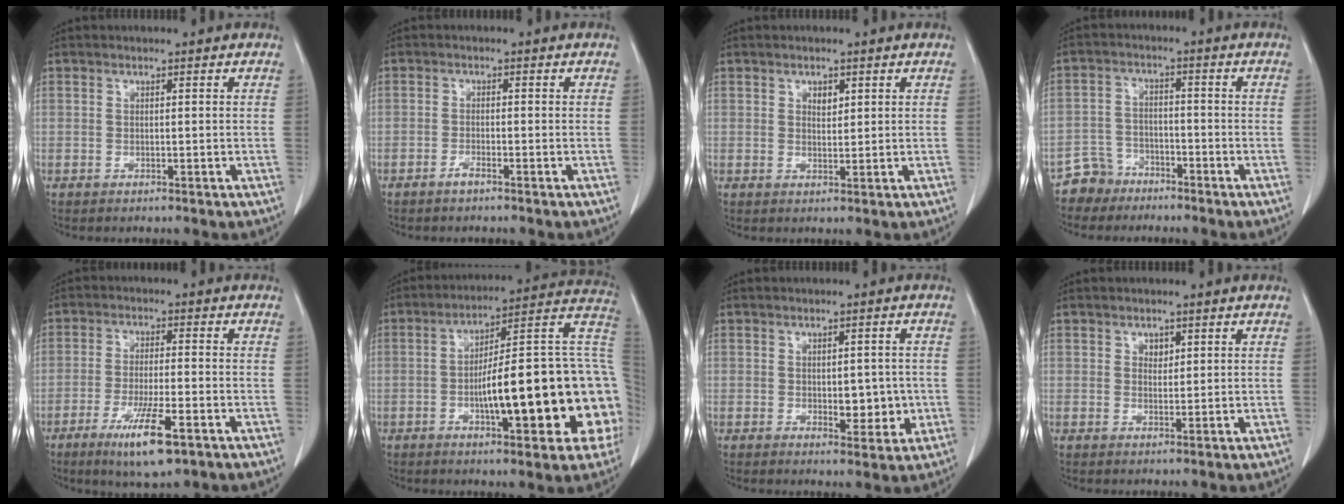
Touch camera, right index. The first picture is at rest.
{"total": 1.3, "force": [-1.1, 0.1, 0.8], "torque": [-0.017, 0.001, -0.020]}
{"total": 1.7, "force": [0.9, 1.0, 1.1], "torque": [-0.016, -0.003, 0.016]}
{"total": 4.9, "force": [-3.9, 2.9, -0.6], "torque": [0.016, 0.006, -0.075]}
{"total": 9.0, "force": [-4.9, 1.2, 7.5], "torque": [-0.136, -0.019, -0.078]}
{"total": 25.5, "force": [-3.9, 5.4, 24.6], "torque": [-0.258, 0.036, -0.051]}
{"total": 5.1, "force": [-0.5, 2.7, 4.3], "torque": [-0.047, -0.003, 0.000]}
{"total": 1.5, "force": [0.8, 1.0, 0.7], "torque": [-0.008, -0.003, 0.014]}